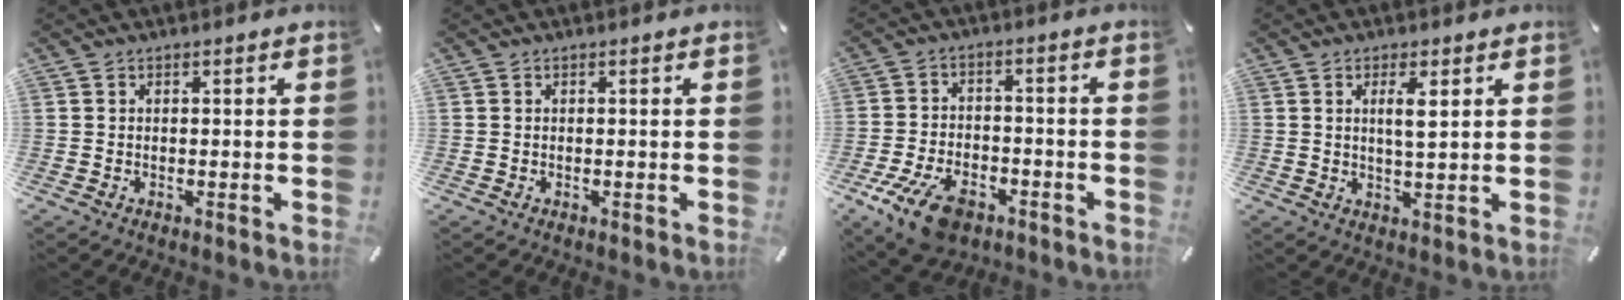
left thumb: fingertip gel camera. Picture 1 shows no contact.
{"total": 0.0}
{"total": 10.8, "force": [-6.4, 6.0, 6.4], "torque": [-0.124, 0.031, -0.113]}
{"total": 4.7, "force": [1.5, 1.3, 4.2], "torque": [-0.073, -0.004, 0.020]}